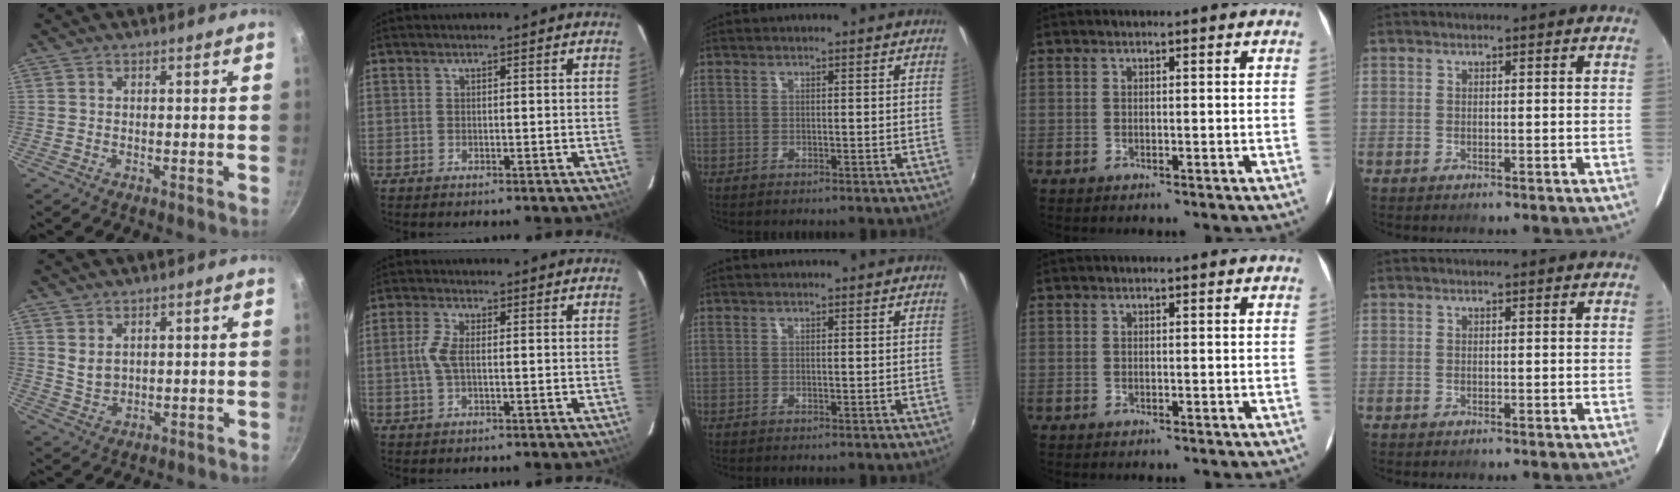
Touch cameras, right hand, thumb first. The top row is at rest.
{"thumb": {"total": 3.1, "force": [1.7, 1.9, 1.8], "torque": [-0.029, -0.014, 0.039]}, "index": {"total": 3.7, "force": [-0.2, 1.4, 3.5], "torque": [-0.079, 0.004, -0.002]}}